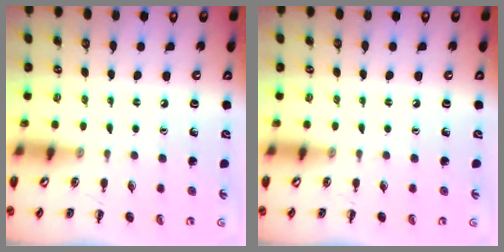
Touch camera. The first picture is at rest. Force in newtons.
{"total": 0.0}